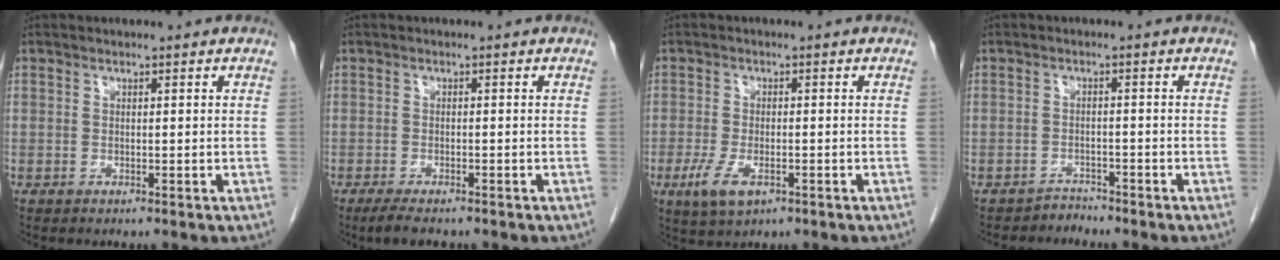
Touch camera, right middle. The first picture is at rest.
{"total": 3.9, "force": [-3.0, 1.0, 2.3], "torque": [-0.042, -0.009, -0.045]}
{"total": 5.1, "force": [-2.3, 2.2, 4.0], "torque": [-0.086, -0.009, -0.036]}
{"total": 1.8, "force": [-1.6, 0.3, -0.8], "torque": [0.018, -0.004, -0.028]}